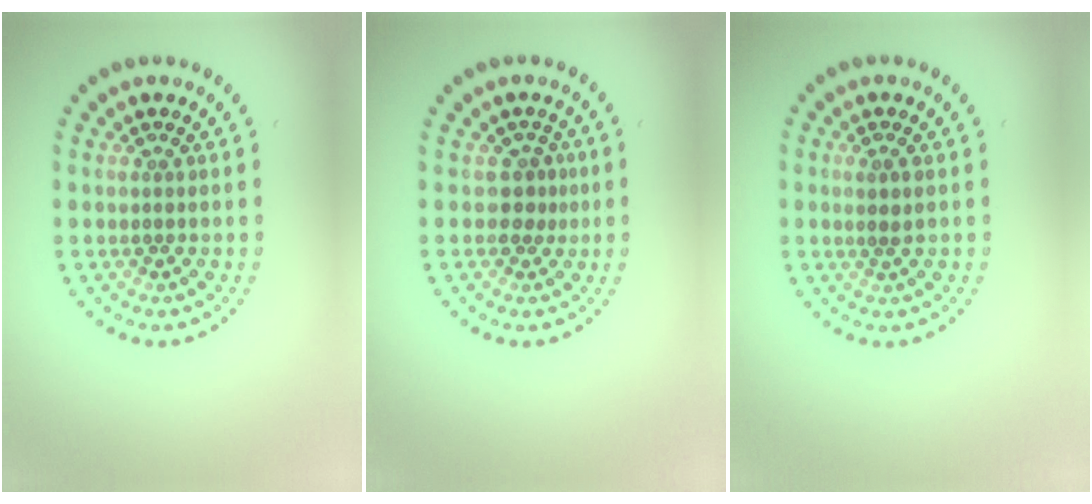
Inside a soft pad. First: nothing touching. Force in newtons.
{"total": 1.8, "press": 1.2, "slide": 1.2}
{"total": 0.9, "press": 0.7, "slide": 0.6}